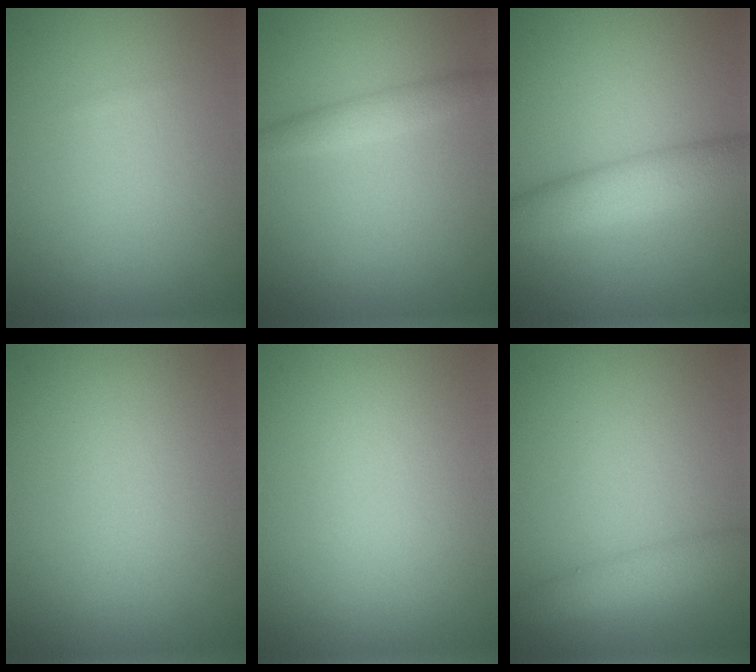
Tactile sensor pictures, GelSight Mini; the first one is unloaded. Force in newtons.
{"total": 2.1, "press": 2.1, "slide": 0.1}
{"total": 4.4, "press": 4.4, "slide": 0.1}
{"total": 0.0}
{"total": 0.0}
{"total": 2.9, "press": 2.9, "slide": 0.1}